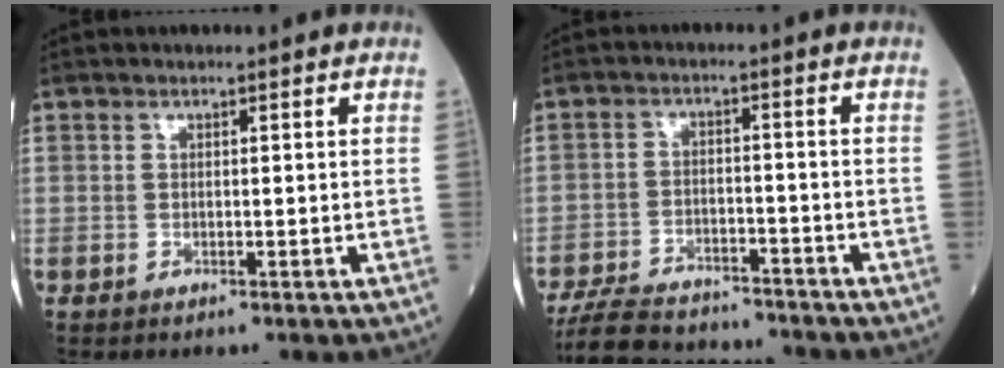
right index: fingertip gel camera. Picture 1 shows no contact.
{"total": 13.4, "force": [-12.2, 3.2, 4.3], "torque": [-0.078, 0.005, -0.185]}